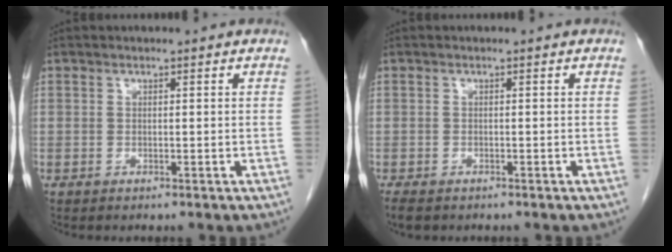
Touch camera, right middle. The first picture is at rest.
{"total": 3.2, "force": [-2.4, 1.4, 1.4], "torque": [-0.030, -0.007, -0.035]}